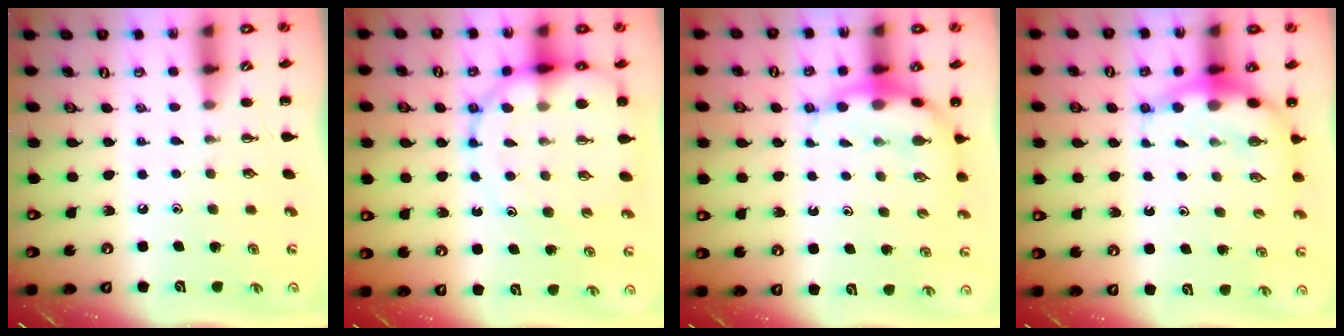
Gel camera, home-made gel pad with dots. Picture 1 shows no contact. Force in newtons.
{"total": 13.3, "press": 12.9, "slide": 3.3}
{"total": 7.1, "press": 6.9, "slide": 1.6}
{"total": 6.6, "press": 6.5, "slide": 1.6}